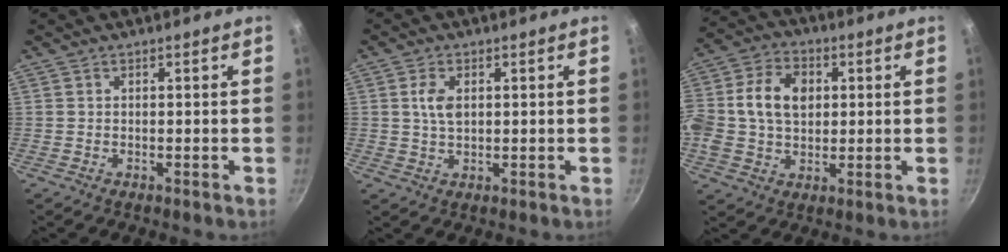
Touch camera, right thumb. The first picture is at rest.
{"total": 4.0, "force": [0.9, 2.4, 3.1], "torque": [-0.054, 0.000, 0.018]}
{"total": 15.2, "force": [1.9, 11.1, 10.2], "torque": [-0.188, 0.023, 0.020]}